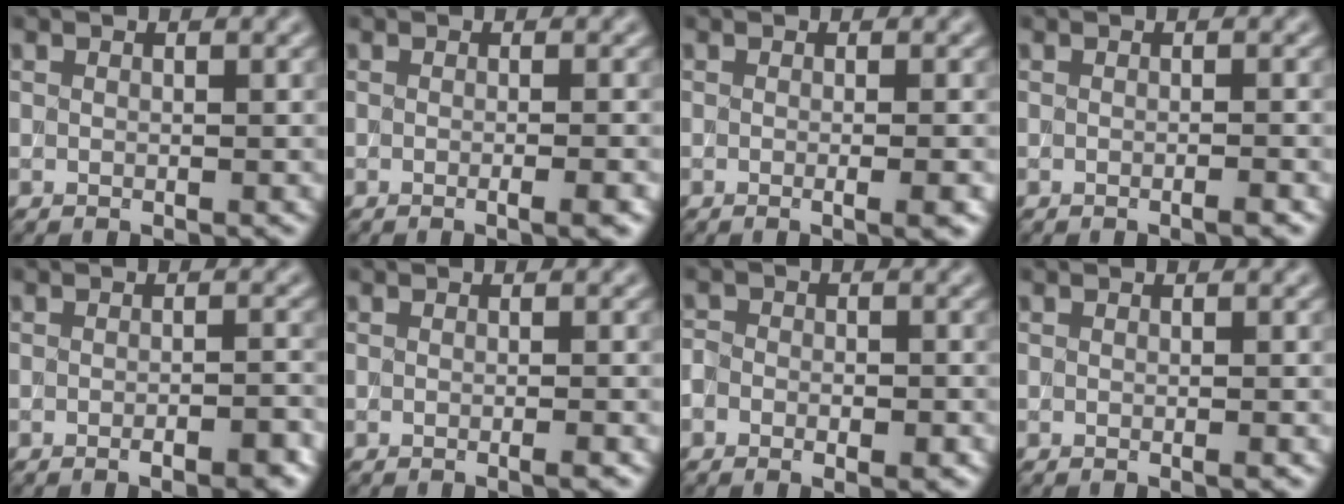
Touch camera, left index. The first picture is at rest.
{"total": 3.0, "force": [-0.5, 1.2, 2.7], "torque": [-0.001, 0.004, -0.015]}
{"total": 3.3, "force": [-0.3, 1.4, 3.0], "torque": [-0.005, 0.006, -0.015]}
{"total": 1.4, "force": [-0.4, 0.4, 1.3], "torque": [-0.009, -0.001, -0.013]}
{"total": 3.4, "force": [-1.6, 0.9, 2.8], "torque": [-0.027, 0.009, -0.021]}
{"total": 1.7, "force": [-0.3, 0.6, 1.6], "torque": [-0.008, -0.001, -0.009]}
{"total": 3.7, "force": [-1.9, 2.3, 2.2], "torque": [-0.023, 0.008, -0.027]}
{"total": 1.3, "force": [-0.1, 0.4, 1.2], "torque": [-0.007, -0.002, -0.004]}